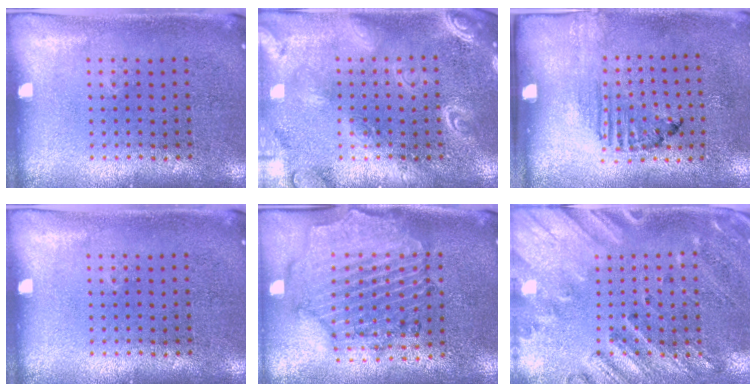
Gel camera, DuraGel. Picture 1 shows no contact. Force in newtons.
{"total": 3.7, "press": 3.7, "slide": 0.4}
{"total": 1.5, "press": 1.2, "slide": 1.0}
{"total": 0.0}
{"total": 1.6, "press": 1.6, "slide": 0.3}
{"total": 2.4, "press": 2.0, "slide": 1.3}